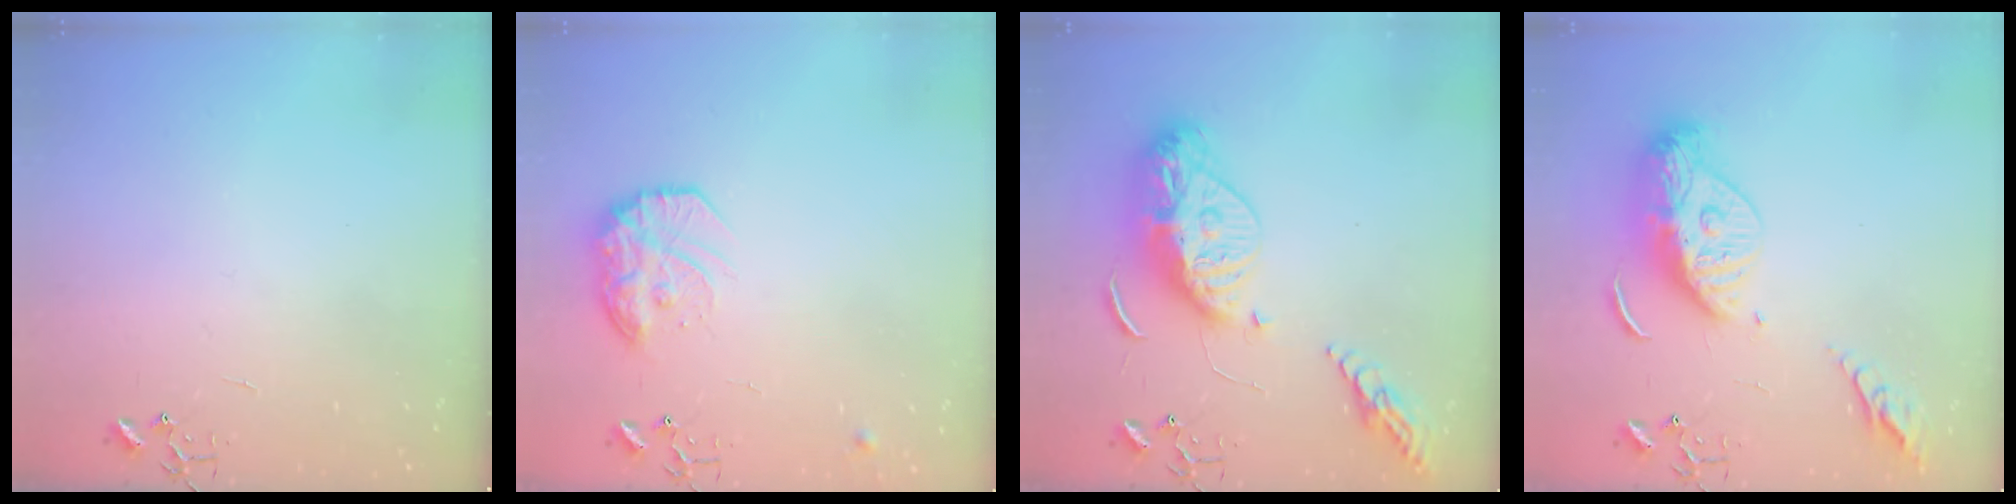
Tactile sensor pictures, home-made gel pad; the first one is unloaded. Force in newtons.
{"total": 15.0, "press": 15.0, "slide": 1.2}
{"total": 18.2, "press": 18.1, "slide": 1.5}
{"total": 16.9, "press": 16.8, "slide": 1.6}